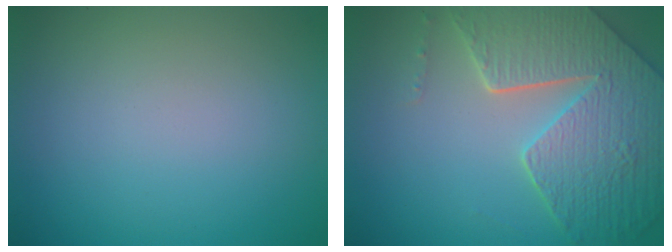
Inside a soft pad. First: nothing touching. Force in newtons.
{"total": 8.4, "press": 6.0, "slide": 5.8}